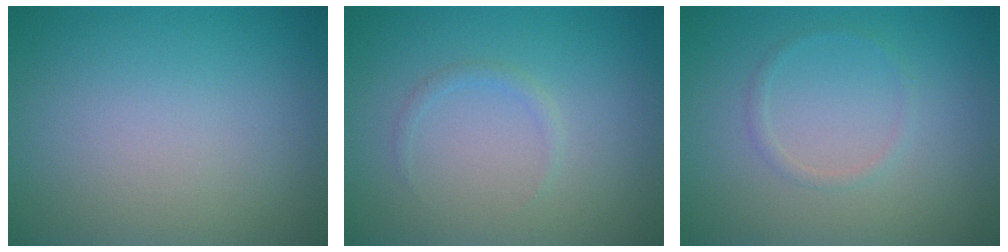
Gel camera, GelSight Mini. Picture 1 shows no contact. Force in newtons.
{"total": 0.8, "press": 0.8, "slide": 0.0}
{"total": 0.9, "press": 0.9, "slide": 0.1}